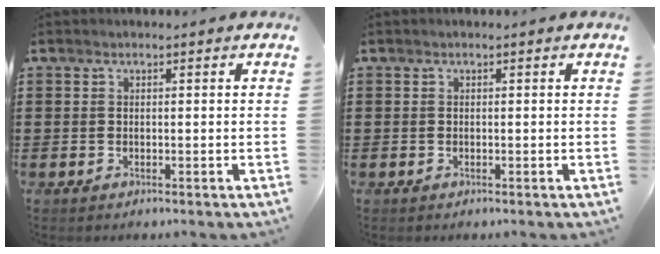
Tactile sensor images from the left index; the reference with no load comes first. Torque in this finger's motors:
{"motor_torque": [-0.05, -0.02, 0.02, 0.00]}